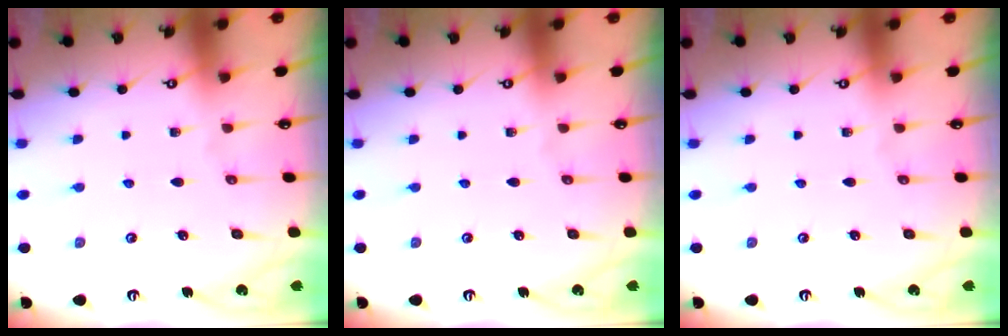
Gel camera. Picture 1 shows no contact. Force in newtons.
{"total": 0.0}
{"total": 0.0}